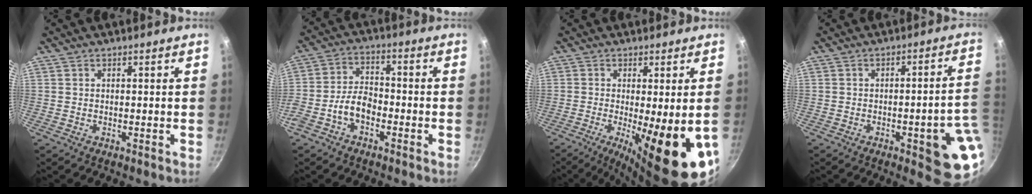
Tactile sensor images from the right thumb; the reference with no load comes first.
{"total": 6.8, "force": [-3.2, 4.0, 4.5], "torque": [-0.074, 0.044, -0.067]}
{"total": 17.0, "force": [-4.1, 4.4, 15.9], "torque": [-0.216, -0.021, -0.045]}
{"total": 13.7, "force": [-3.8, 3.8, 12.6], "torque": [-0.106, 0.023, -0.046]}